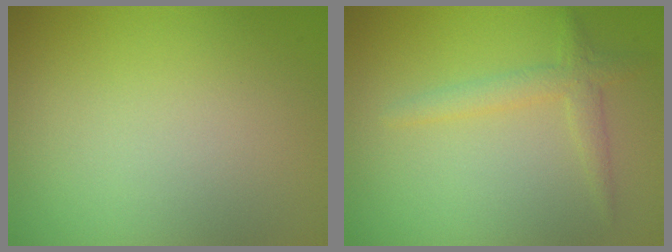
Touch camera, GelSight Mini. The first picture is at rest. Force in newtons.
{"total": 2.0, "press": 2.0, "slide": 0.1}